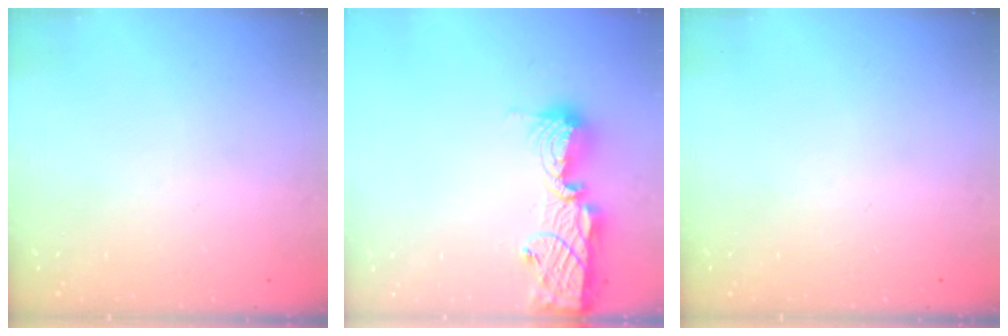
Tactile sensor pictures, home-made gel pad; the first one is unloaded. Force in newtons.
{"total": 13.6, "press": 13.5, "slide": 1.0}
{"total": 0.0}